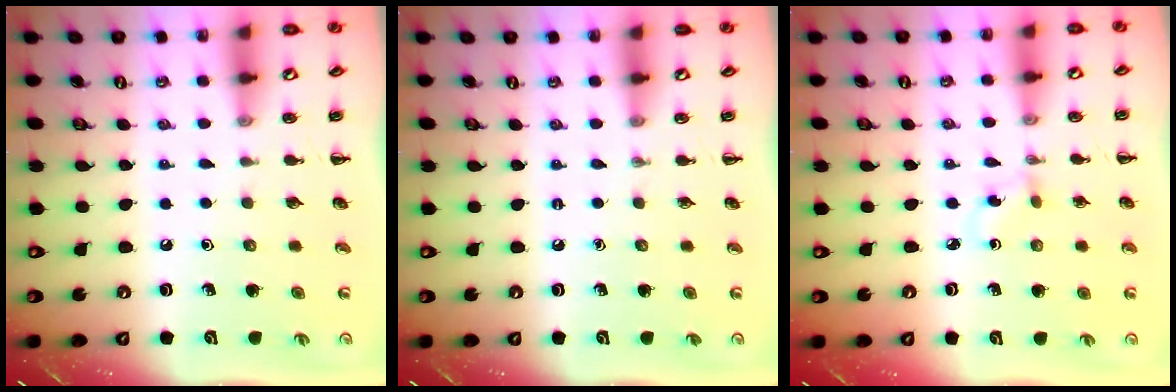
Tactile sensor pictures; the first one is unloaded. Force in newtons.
{"total": 0.0}
{"total": 2.1, "press": 1.9, "slide": 0.9}